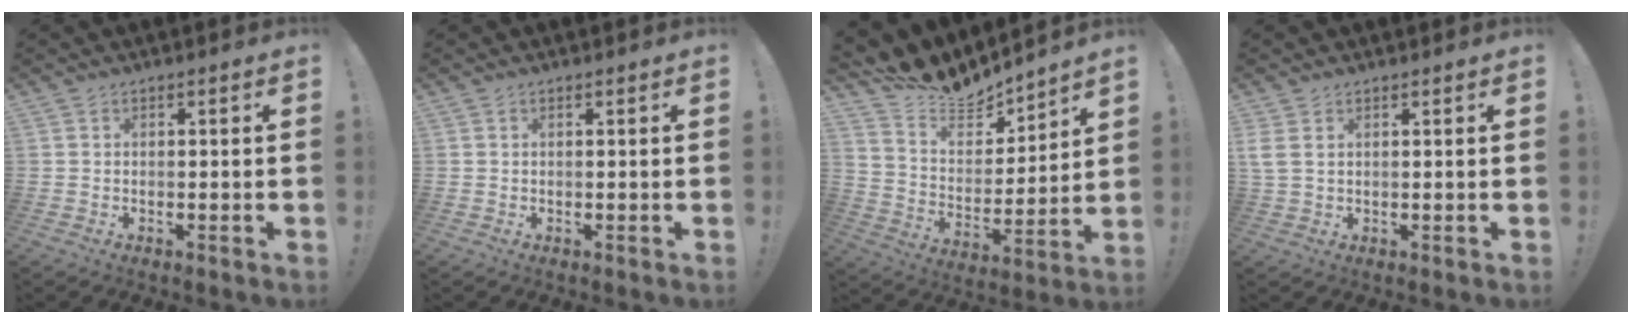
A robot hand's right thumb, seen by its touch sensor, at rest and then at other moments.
{"total": 0.0}
{"total": 9.7, "force": [9.3, 2.8, 0.5], "torque": [-0.039, -0.088, 0.170]}
{"total": 3.5, "force": [1.6, 2.2, 2.2], "torque": [-0.056, 0.000, 0.032]}